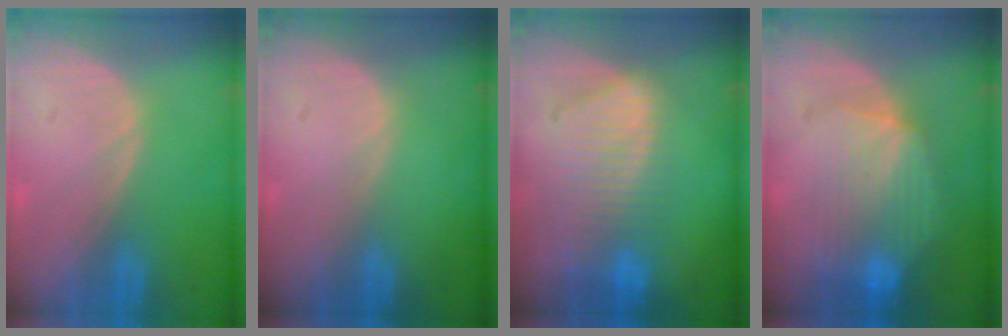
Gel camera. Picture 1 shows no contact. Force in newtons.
{"total": 0.0}
{"total": 9.5, "press": 8.2, "slide": 4.6}
{"total": 8.9, "press": 8.0, "slide": 3.8}